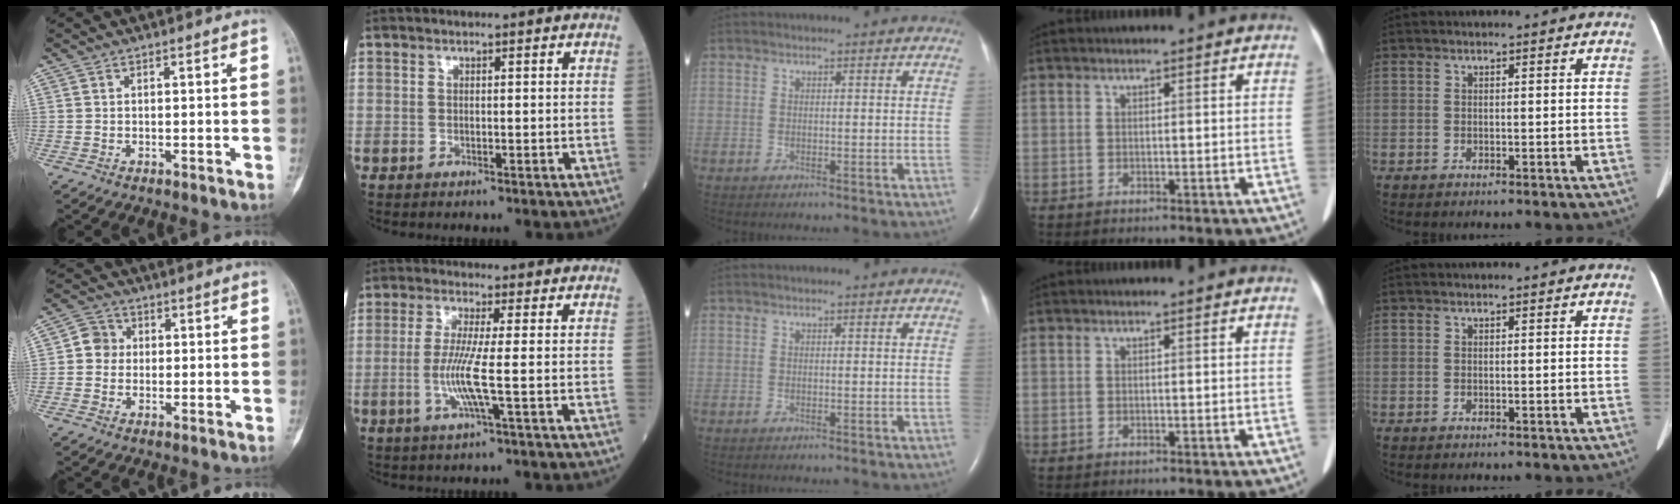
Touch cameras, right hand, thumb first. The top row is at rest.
{"thumb": {"total": 4.5, "force": [0.3, 4.3, 1.4], "torque": [0.000, 0.010, -0.003]}, "index": {"total": 5.9, "force": [-1.1, -0.7, 5.7], "torque": [-0.123, -0.012, -0.025]}}